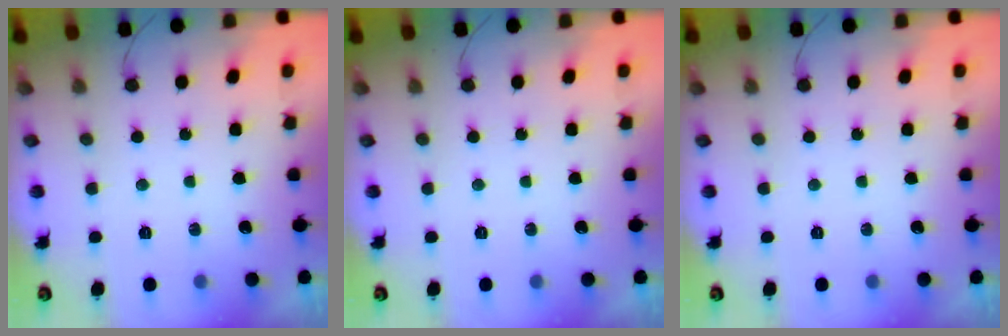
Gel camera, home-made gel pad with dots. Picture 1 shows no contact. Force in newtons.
{"total": 0.0}
{"total": 0.0}